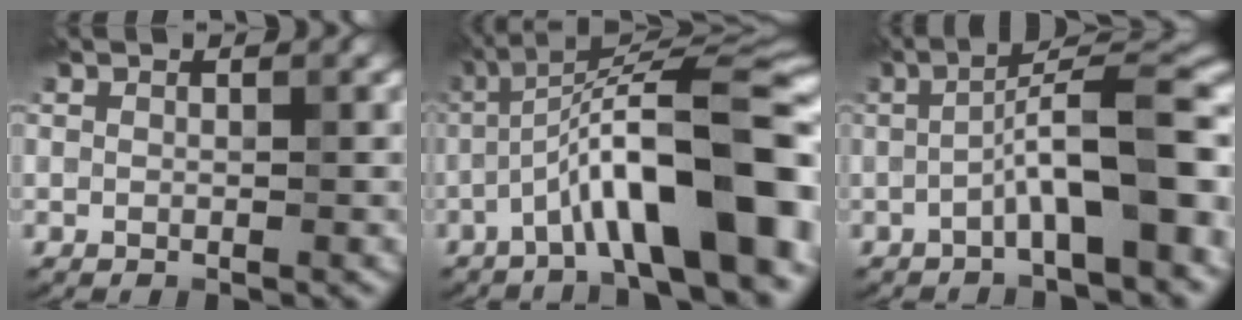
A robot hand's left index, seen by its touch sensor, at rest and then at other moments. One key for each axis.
{"total": 11.7, "fx": -3.9, "fy": 2.4, "fz": 10.8, "tx": -0.168, "ty": 0.023, "tz": -0.060}
{"total": 8.8, "fx": -2.3, "fy": 1.9, "fz": 8.2, "tx": -0.114, "ty": 0.025, "tz": -0.042}